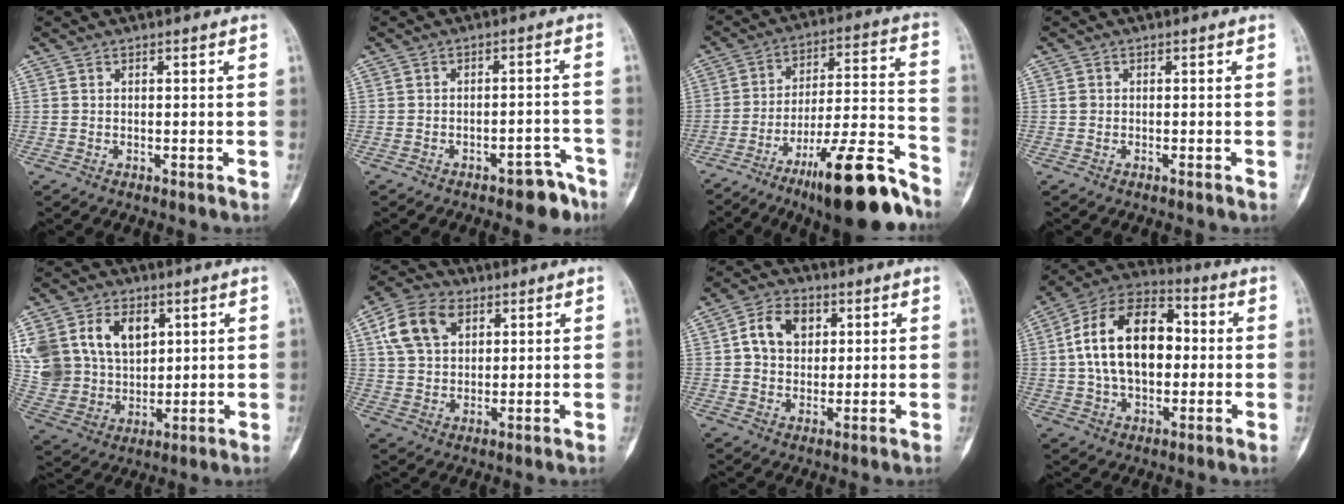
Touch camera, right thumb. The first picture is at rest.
{"total": 6.2, "force": [-4.5, 2.7, 3.3], "torque": [-0.020, 0.042, -0.054]}
{"total": 20.4, "force": [-14.6, 3.5, 13.8], "torque": [-0.182, 0.094, -0.233]}
{"total": 0.7, "force": [-0.4, 0.4, 0.4], "torque": [-0.002, 0.001, -0.008]}
{"total": 23.6, "force": [7.9, 17.5, 13.6], "torque": [-0.299, 0.024, 0.172]}
{"total": 11.3, "force": [4.5, 7.7, 6.9], "torque": [-0.118, 0.002, 0.083]}
{"total": 8.4, "force": [2.2, 6.4, 5.1], "torque": [-0.058, 0.001, 0.033]}
{"total": 19.2, "force": [1.7, 11.9, 15.0], "torque": [-0.241, 0.027, 0.024]}